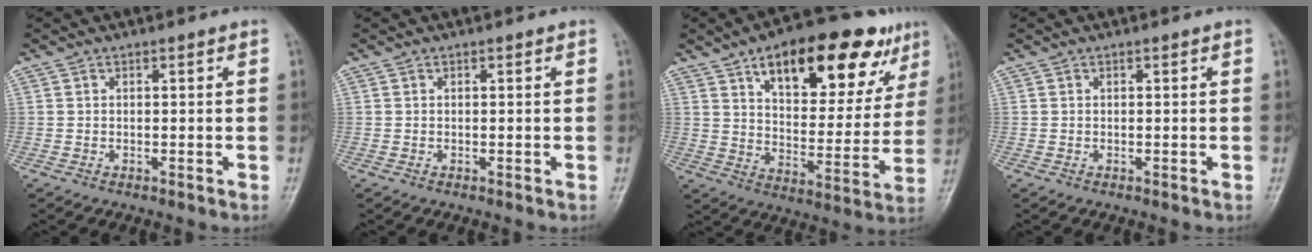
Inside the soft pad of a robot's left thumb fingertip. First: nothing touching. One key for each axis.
{"total": 0.0}
{"total": 23.6, "fx": 13.0, "fy": 10.3, "fz": 16.7, "tx": -0.192, "ty": -0.023, "tz": 0.199}
{"total": 0.0}